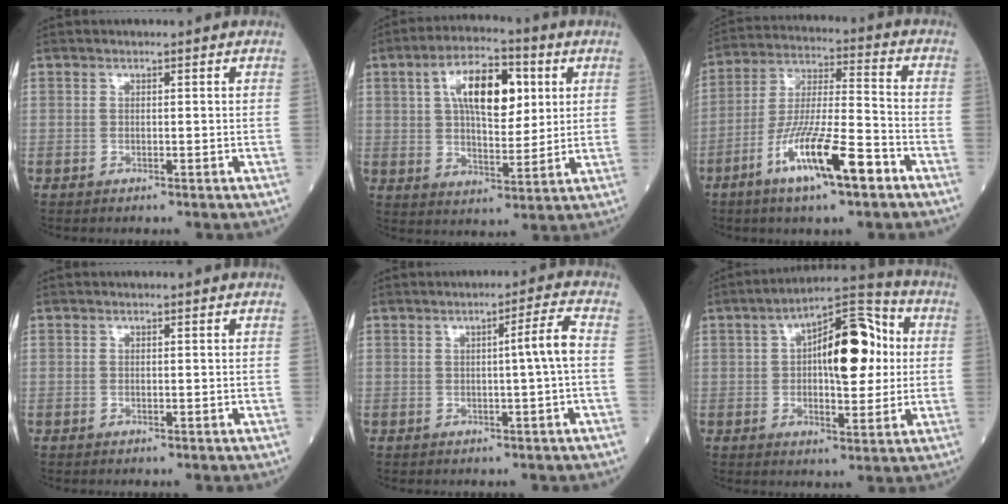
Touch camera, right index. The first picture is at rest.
{"total": 12.2, "force": [3.8, 5.0, 10.5], "torque": [-0.183, 0.020, 0.062]}
{"total": 14.1, "force": [-7.2, 1.7, 11.9], "torque": [-0.226, -0.015, -0.133]}
{"total": 0.0}
{"total": 4.0, "force": [-0.1, -0.8, 3.9], "torque": [-0.057, 0.004, -0.001]}
{"total": 14.2, "force": [2.2, 5.1, 13.0], "torque": [-0.198, 0.033, 0.031]}